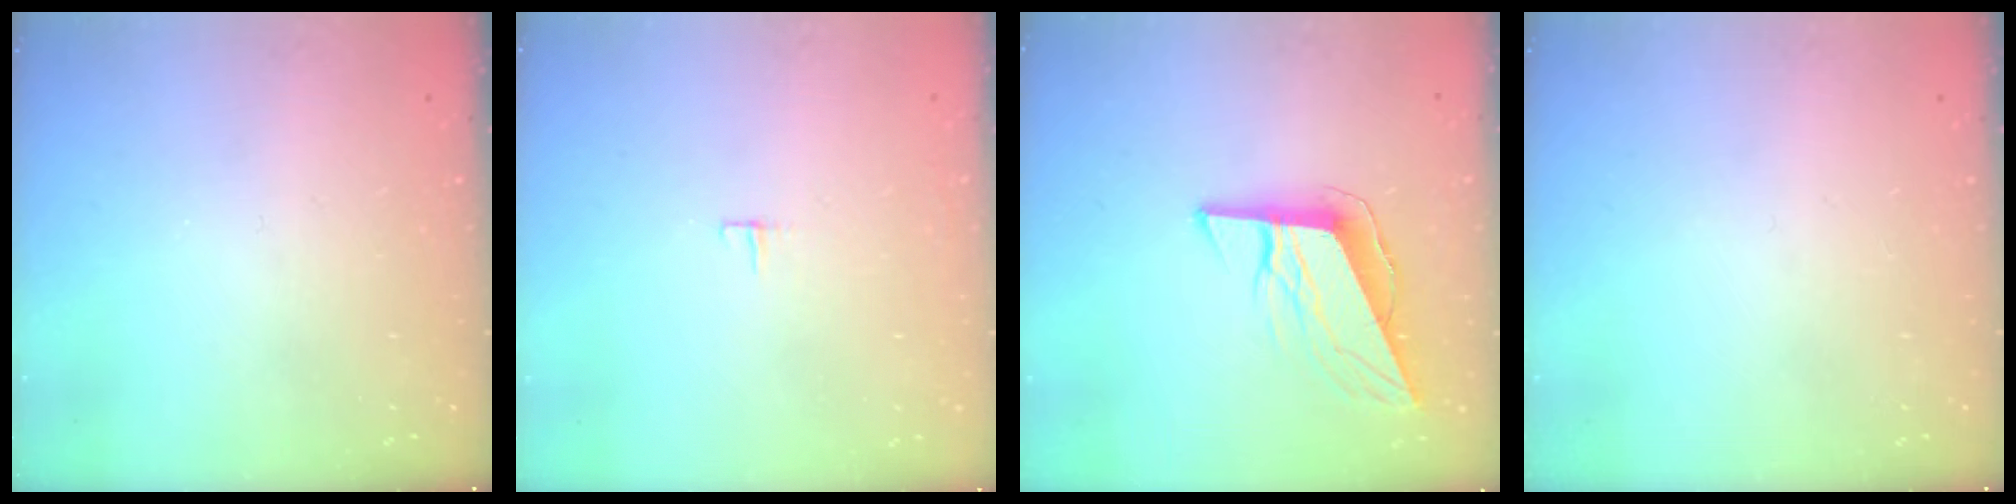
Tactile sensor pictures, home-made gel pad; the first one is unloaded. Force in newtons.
{"total": 3.2, "press": 3.2, "slide": 0.3}
{"total": 10.2, "press": 9.9, "slide": 2.5}
{"total": 0.0}